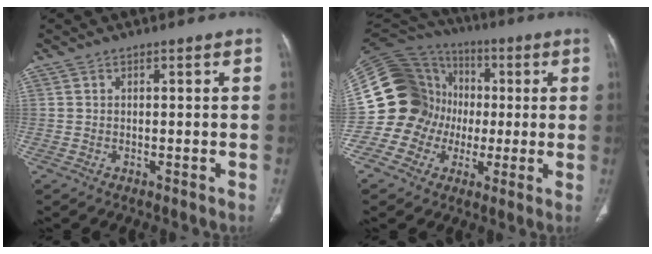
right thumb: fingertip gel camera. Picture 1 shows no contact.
{"total": 20.6, "force": [-1.2, 19.1, 7.7], "torque": [-0.133, 0.073, -0.018]}